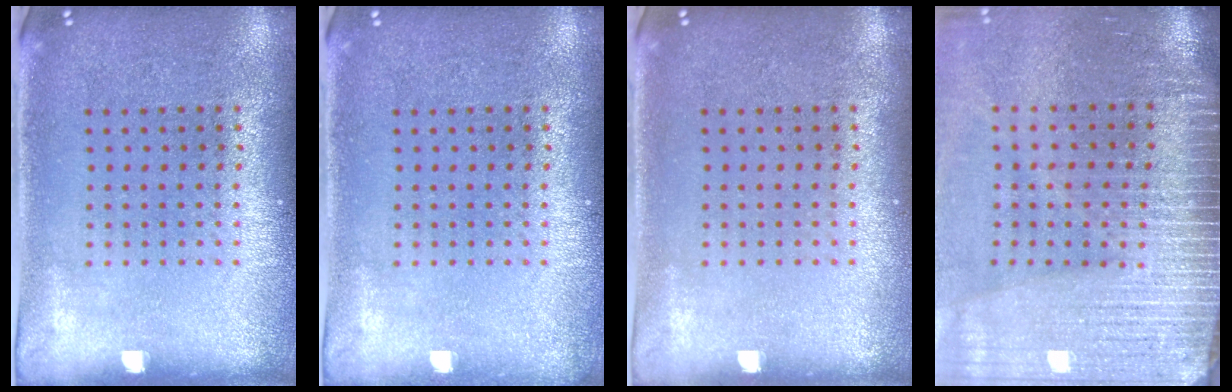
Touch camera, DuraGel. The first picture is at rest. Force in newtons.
{"total": 0.5, "press": 0.5, "slide": 0.1}
{"total": 0.0}
{"total": 4.2, "press": 3.6, "slide": 2.2}